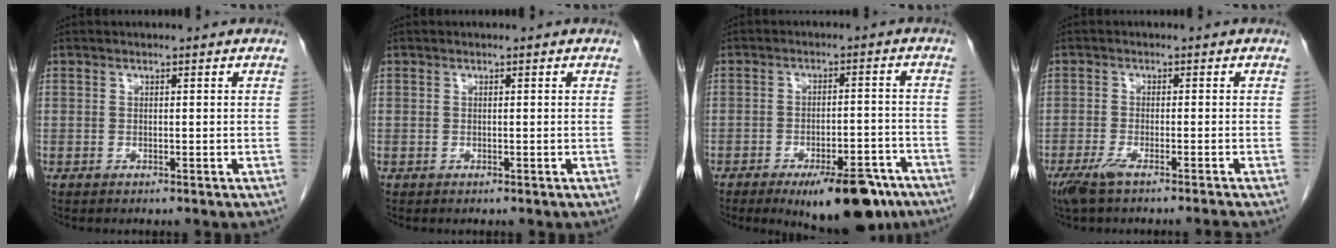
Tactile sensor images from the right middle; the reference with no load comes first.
{"total": 0.0}
{"total": 12.4, "force": [-8.5, 4.0, 8.1], "torque": [-0.087, 0.002, -0.121]}
{"total": 5.1, "force": [-4.0, -0.3, 3.1], "torque": [-0.051, -0.012, -0.074]}